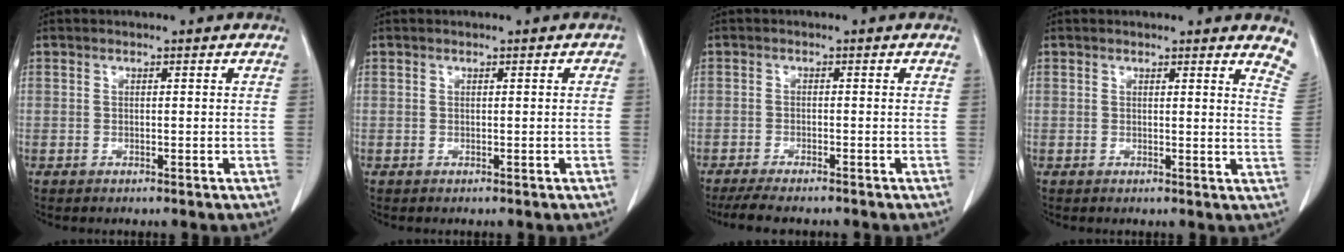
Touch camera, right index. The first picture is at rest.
{"total": 0.0}
{"total": 6.3, "force": [-5.4, 0.9, 3.1], "torque": [-0.046, -0.013, -0.084]}
{"total": 5.2, "force": [5.0, 0.6, 1.4], "torque": [-0.008, -0.035, 0.022]}